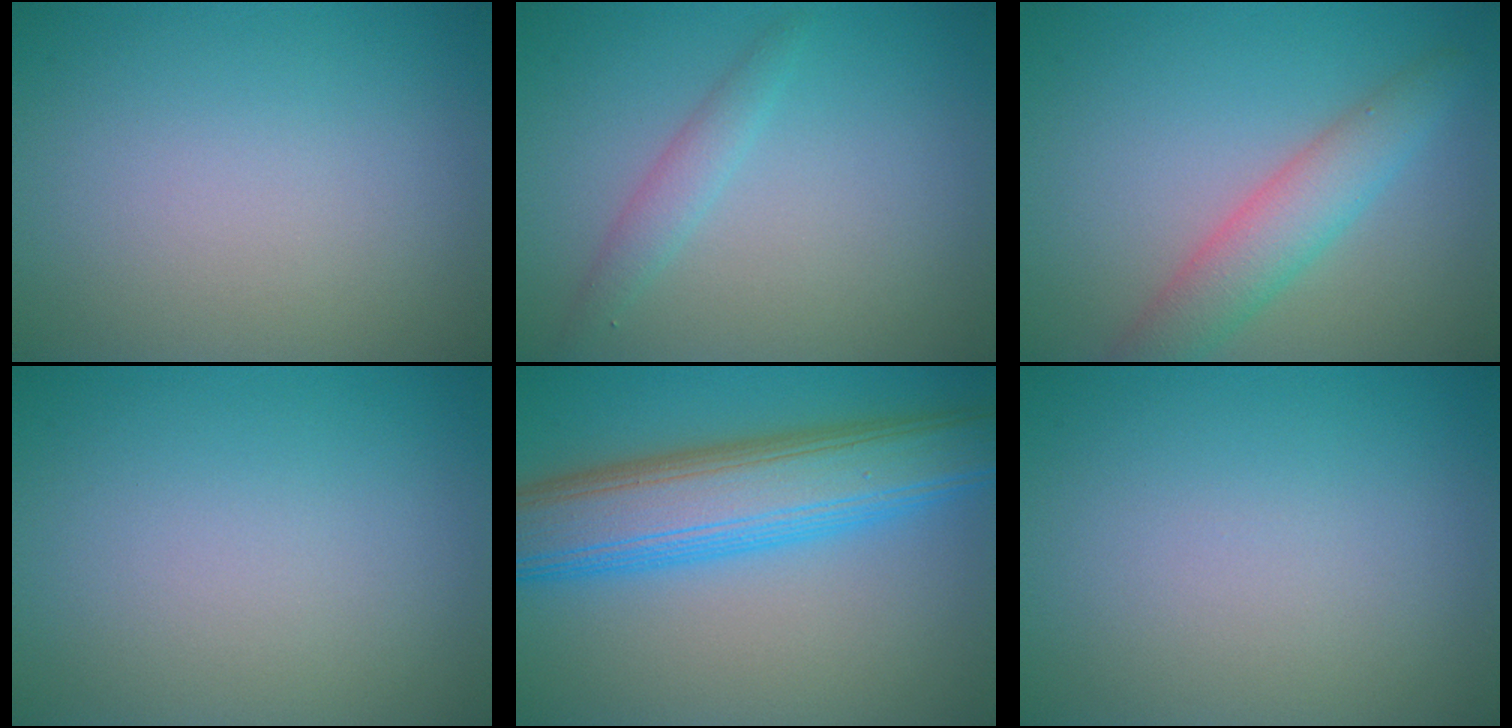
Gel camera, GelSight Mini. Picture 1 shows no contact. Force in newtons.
{"total": 1.6, "press": 1.6, "slide": 0.1}
{"total": 4.2, "press": 4.2, "slide": 0.1}
{"total": 0.0}
{"total": 9.5, "press": 9.5, "slide": 0.2}
{"total": 0.0}